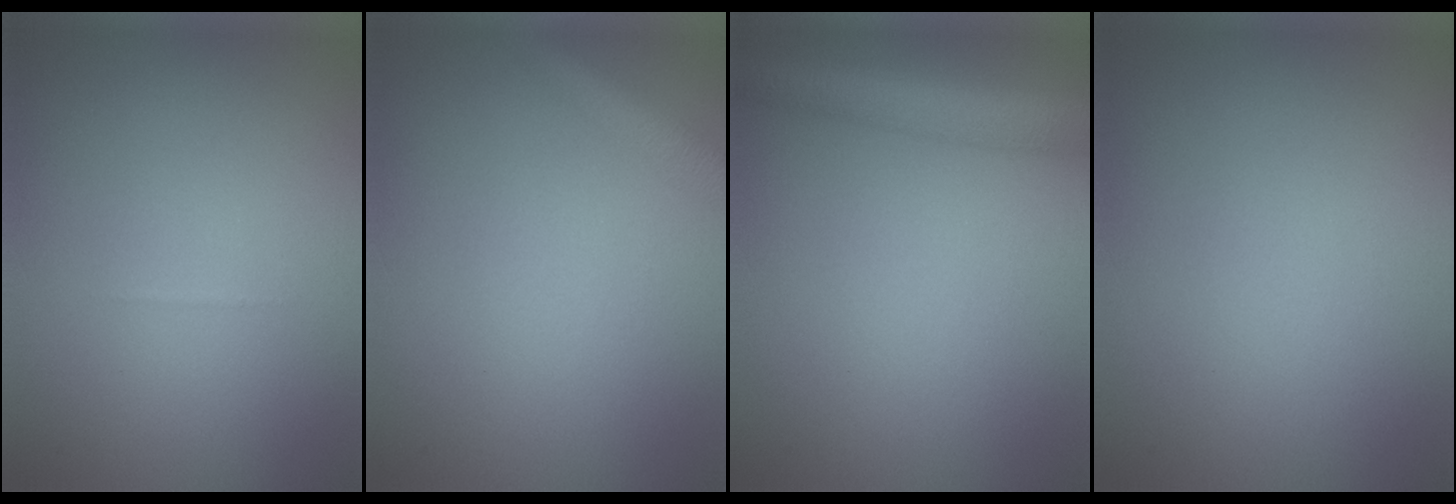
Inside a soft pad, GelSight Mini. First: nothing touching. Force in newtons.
{"total": 2.4, "press": 2.4, "slide": 0.1}
{"total": 4.9, "press": 4.9, "slide": 0.2}
{"total": 0.0}